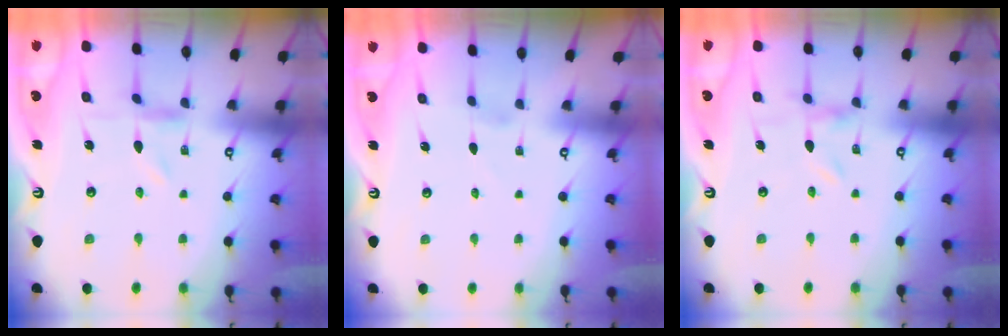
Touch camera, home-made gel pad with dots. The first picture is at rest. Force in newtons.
{"total": 1.2, "press": 1.2, "slide": 0.0}
{"total": 0.0}